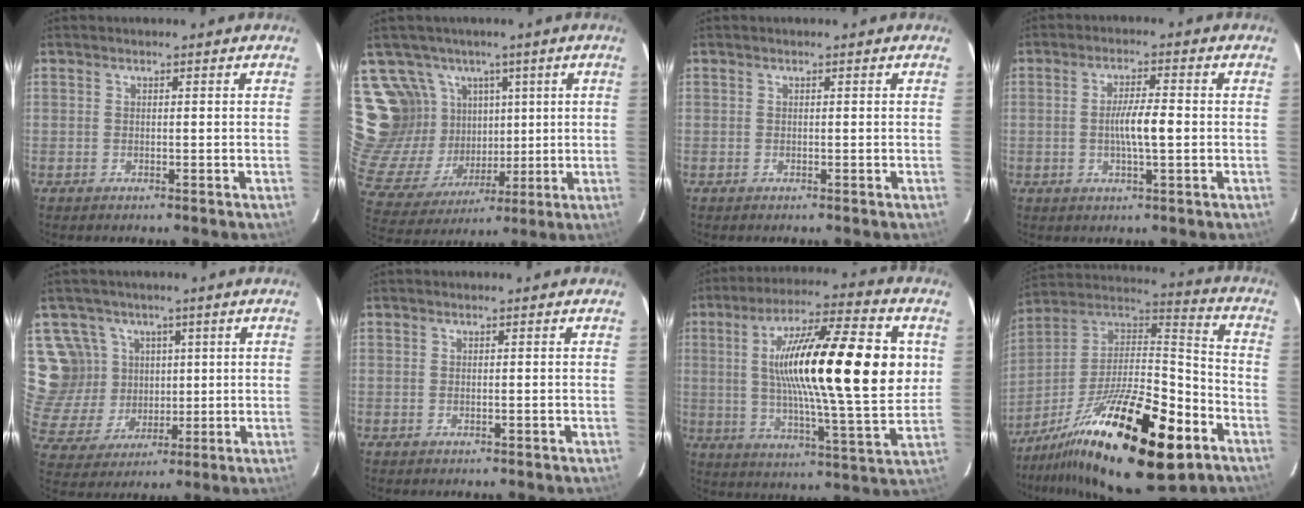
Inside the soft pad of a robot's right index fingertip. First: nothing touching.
{"total": 20.7, "force": [8.0, 17.0, 8.6], "torque": [-0.219, 0.061, 0.179]}
{"total": 0.0}
{"total": 5.3, "force": [-0.4, 0.6, 5.2], "torque": [-0.096, 0.002, -0.009]}
{"total": 12.8, "force": [4.8, 11.7, 2.2], "torque": [-0.080, 0.056, 0.113]}
{"total": 0.0}
{"total": 24.1, "force": [4.0, 2.7, 23.6], "torque": [-0.380, 0.011, 0.051]}
{"total": 27.1, "force": [-14.4, 6.4, 22.1], "torque": [-0.361, -0.003, -0.236]}